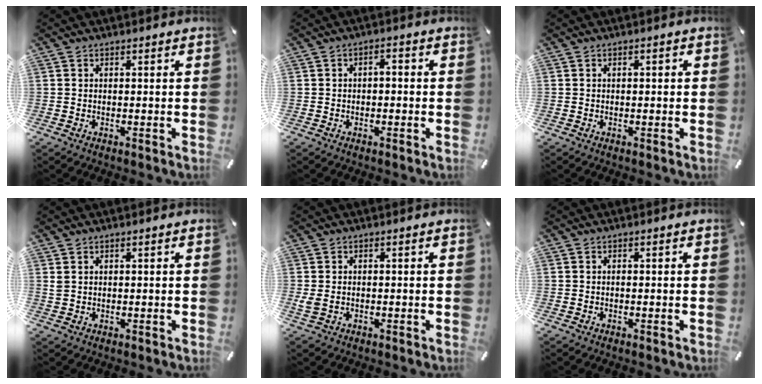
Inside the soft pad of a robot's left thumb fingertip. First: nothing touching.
{"total": 1.8, "force": [-0.9, 1.0, 1.2], "torque": [-0.023, 0.007, -0.020]}
{"total": 0.7, "force": [-0.1, 0.4, 0.5], "torque": [-0.007, 0.002, -0.003]}
{"total": 1.3, "force": [0.8, 1.0, 0.3], "torque": [-0.010, 0.001, 0.015]}
{"total": 2.1, "force": [-0.2, 1.6, 1.4], "torque": [-0.035, -0.001, -0.003]}
{"total": 0.0}